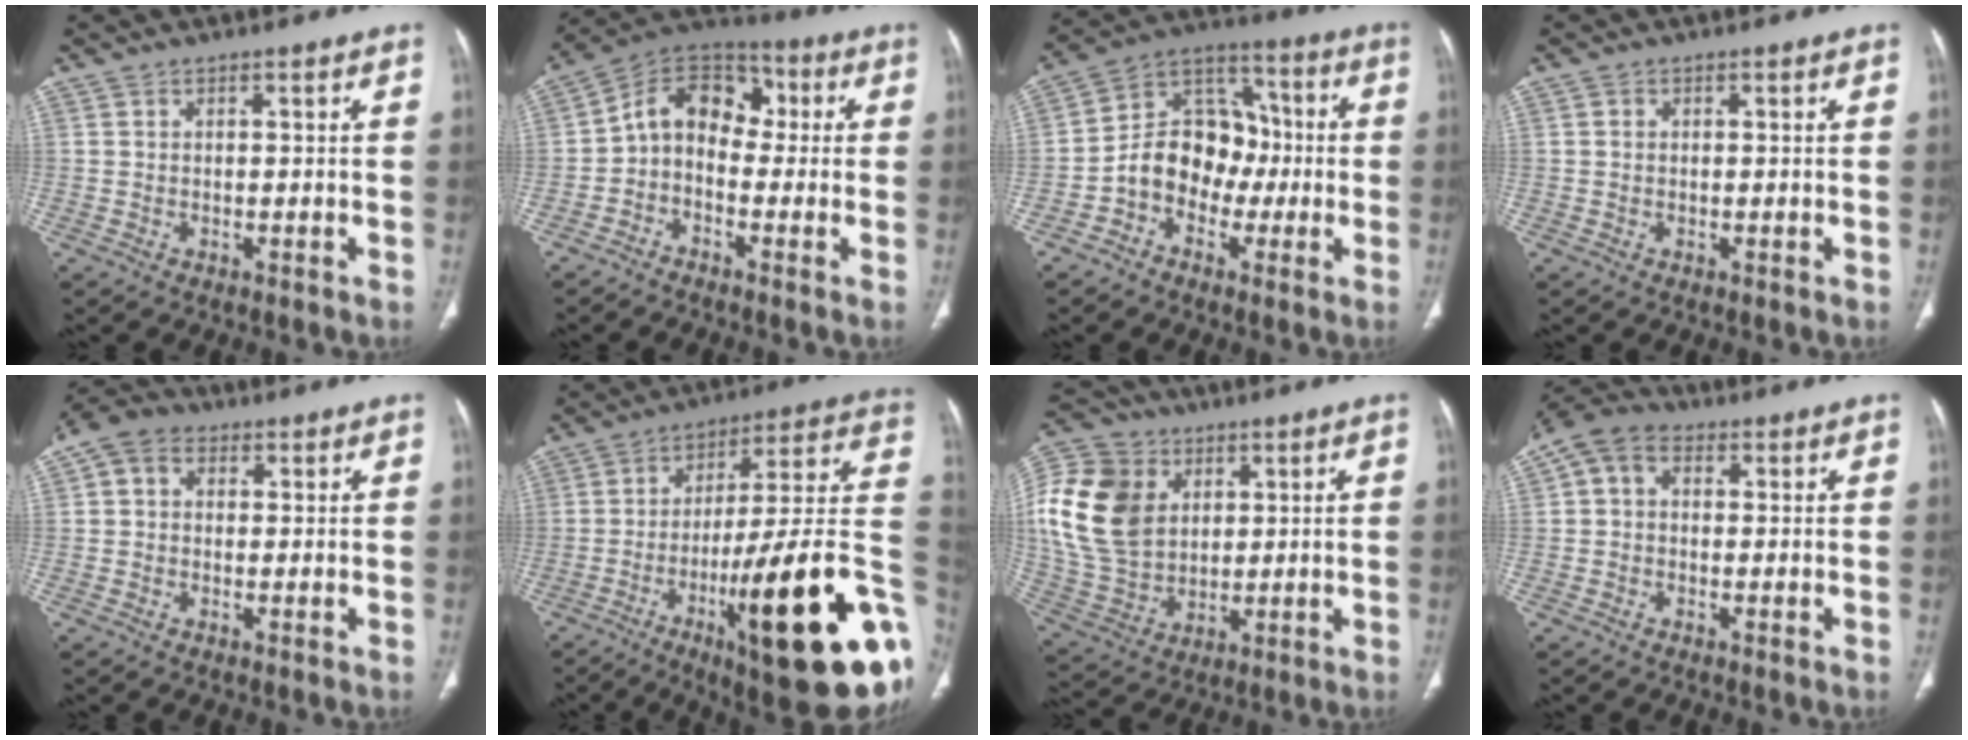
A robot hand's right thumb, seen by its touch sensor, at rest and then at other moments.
{"total": 10.9, "force": [-0.7, 7.9, 7.4], "torque": [-0.093, 0.048, -0.033]}
{"total": 12.9, "force": [-2.7, 10.2, 7.3], "torque": [-0.085, 0.047, -0.058]}
{"total": 0.8, "force": [0.2, 0.7, 0.4], "torque": [-0.006, 0.004, 0.004]}
{"total": 5.7, "force": [1.4, 4.7, 3.0], "torque": [-0.047, 0.016, 0.019]}
{"total": 31.5, "force": [-9.6, 6.5, 29.3], "torque": [-0.356, 0.027, -0.141]}
{"total": 20.6, "force": [5.2, 15.5, 12.5], "torque": [-0.255, -0.002, 0.106]}
{"total": 6.6, "force": [1.3, 5.1, 4.0], "torque": [-0.072, 0.024, 0.012]}